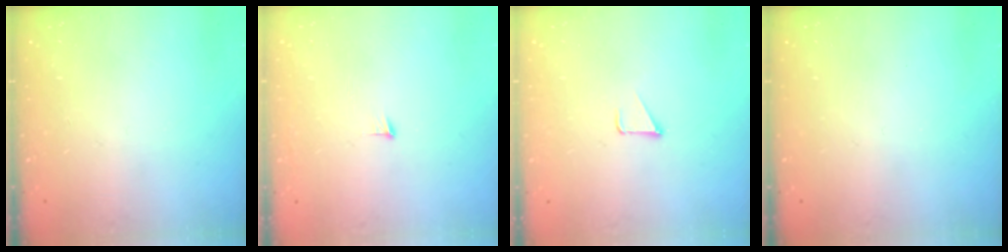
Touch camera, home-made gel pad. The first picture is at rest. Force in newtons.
{"total": 3.6, "press": 3.6, "slide": 0.3}
{"total": 1.2, "press": 1.2, "slide": 0.1}
{"total": 0.0}